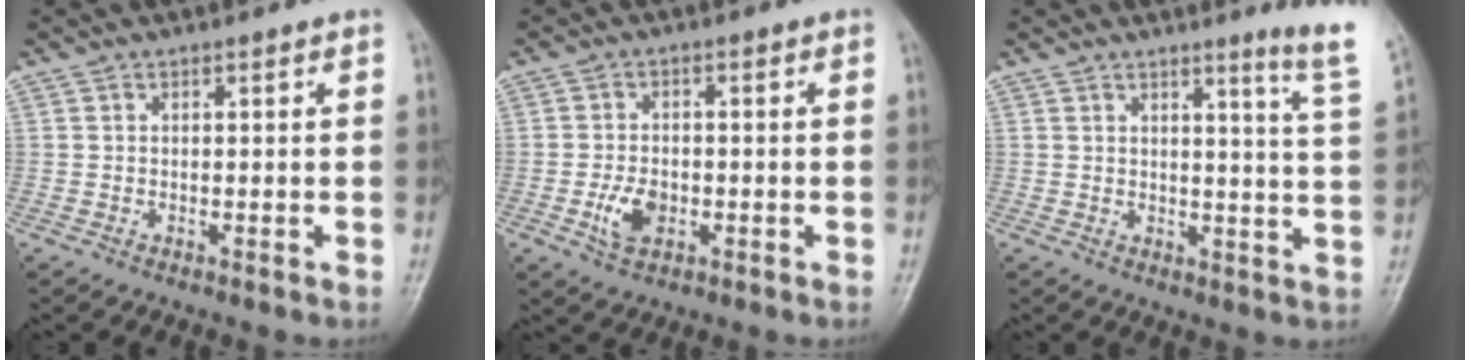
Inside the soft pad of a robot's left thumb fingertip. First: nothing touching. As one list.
[{"total": 5.3, "force": [-1.5, 3.5, 3.6], "torque": [-0.063, 0.002, -0.027]}, {"total": 7.6, "force": [5.4, -0.9, 5.3], "torque": [-0.065, -0.050, 0.058]}]